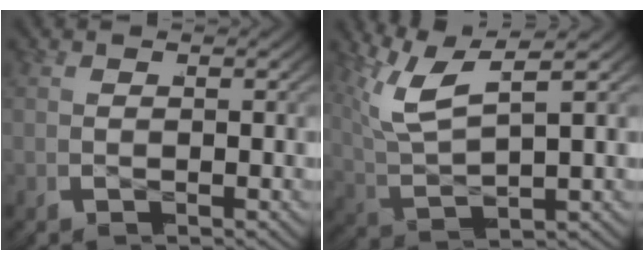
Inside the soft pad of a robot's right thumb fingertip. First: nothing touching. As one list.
[{"total": 7.9, "force": [2.5, 5.2, 5.4], "torque": [-0.148, -0.009, 0.044]}]